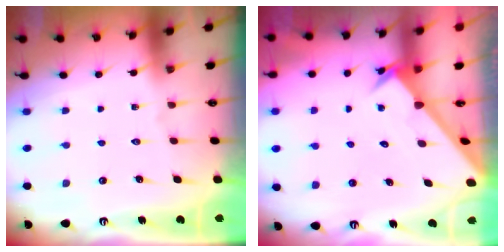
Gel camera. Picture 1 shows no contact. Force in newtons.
{"total": 2.6, "press": 2.6, "slide": 0.2}